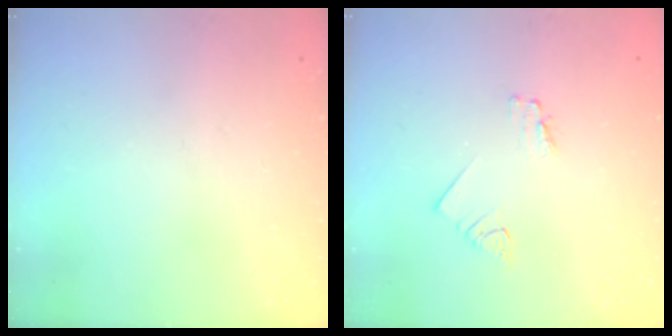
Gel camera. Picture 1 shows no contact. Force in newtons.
{"total": 1.7, "press": 1.7, "slide": 0.3}